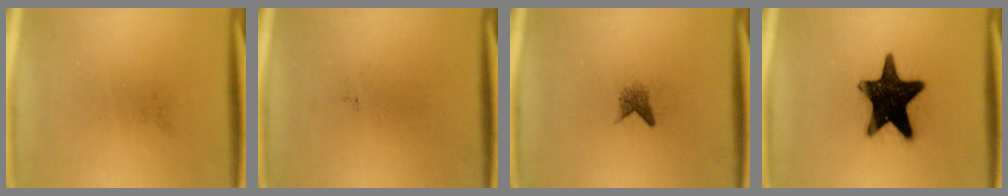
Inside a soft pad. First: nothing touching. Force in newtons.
{"total": 0.0}
{"total": 1.6}
{"total": 17.9}